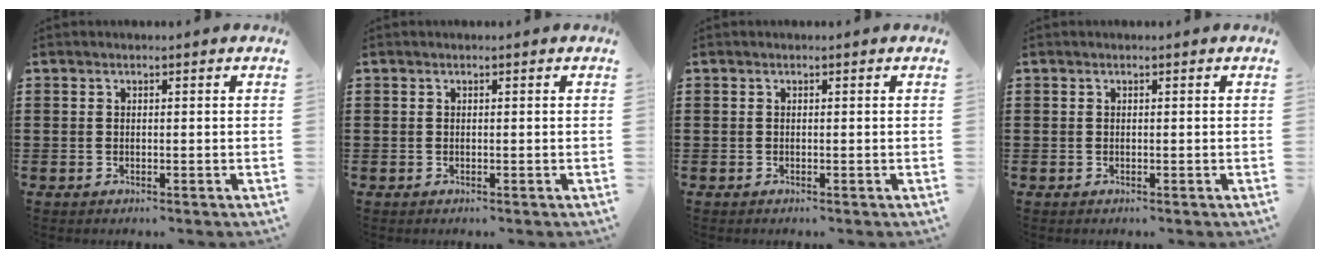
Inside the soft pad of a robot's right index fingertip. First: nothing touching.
{"total": 0.0}
{"total": 0.0}
{"total": 0.0}